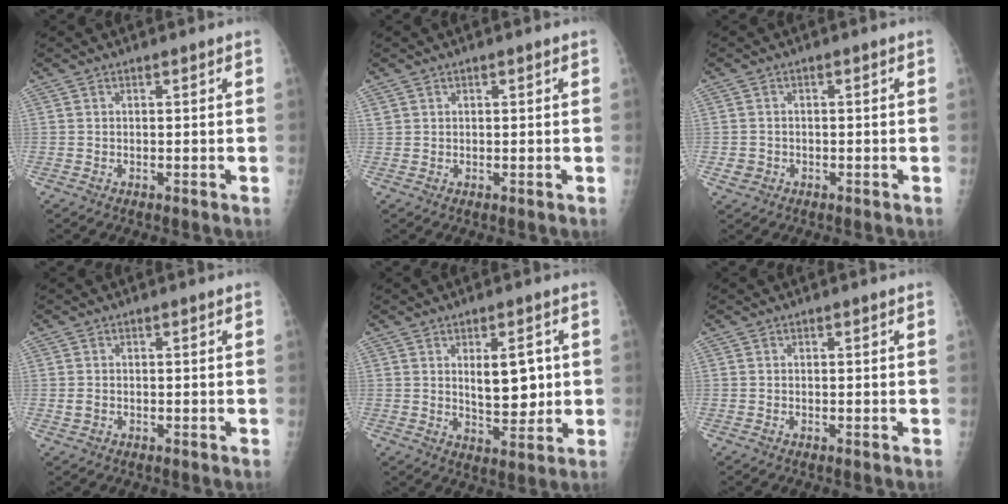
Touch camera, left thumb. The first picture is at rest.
{"total": 0.7, "force": [0.4, 0.6, 0.1], "torque": [0.006, -0.002, 0.006]}
{"total": 2.1, "force": [-0.9, 1.9, 0.4], "torque": [-0.005, 0.005, -0.012]}
{"total": 1.4, "force": [-0.5, 1.1, 0.6], "torque": [-0.017, 0.002, -0.007]}
{"total": 8.0, "force": [1.5, 3.9, 6.8], "torque": [-0.079, -0.016, 0.031]}
{"total": 0.0}